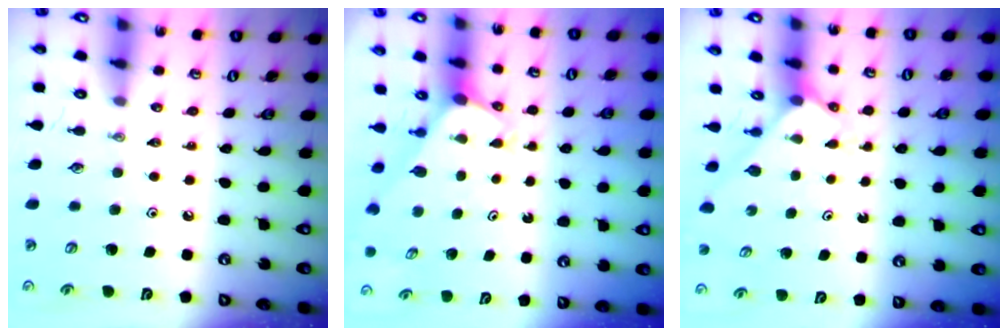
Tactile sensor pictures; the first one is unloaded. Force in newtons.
{"total": 2.9, "press": 2.9, "slide": 0.2}
{"total": 2.3, "press": 2.3, "slide": 0.2}